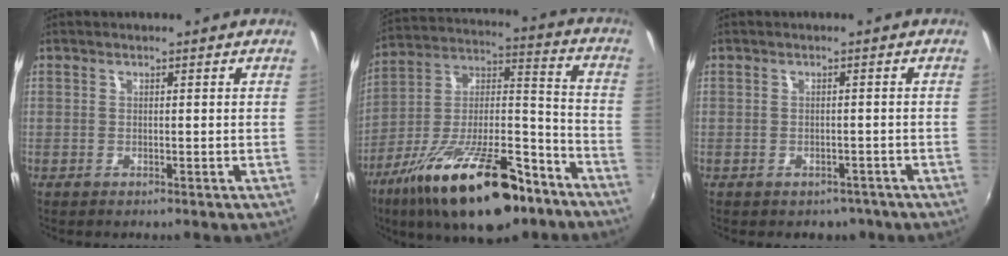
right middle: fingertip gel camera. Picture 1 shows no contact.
{"total": 25.5, "force": [-15.7, 9.4, 17.7], "torque": [-0.306, -0.015, -0.249]}
{"total": 4.0, "force": [-2.8, 2.7, 1.1], "torque": [-0.023, -0.005, -0.030]}